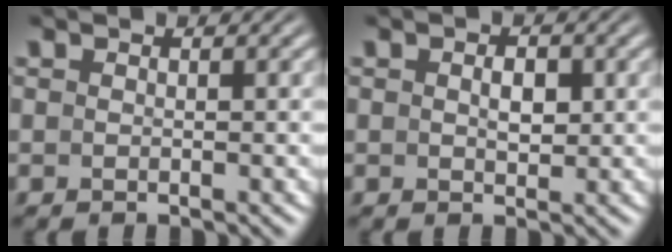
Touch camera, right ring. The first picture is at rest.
{"total": 1.5, "force": [0.1, 0.8, 1.3], "torque": [-0.022, -0.010, 0.009]}